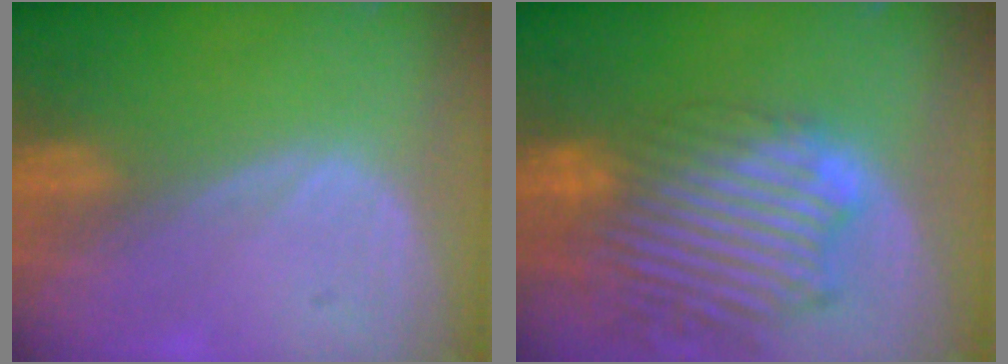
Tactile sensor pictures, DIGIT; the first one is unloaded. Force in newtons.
{"total": 13.9, "press": 11.8, "slide": 7.3}